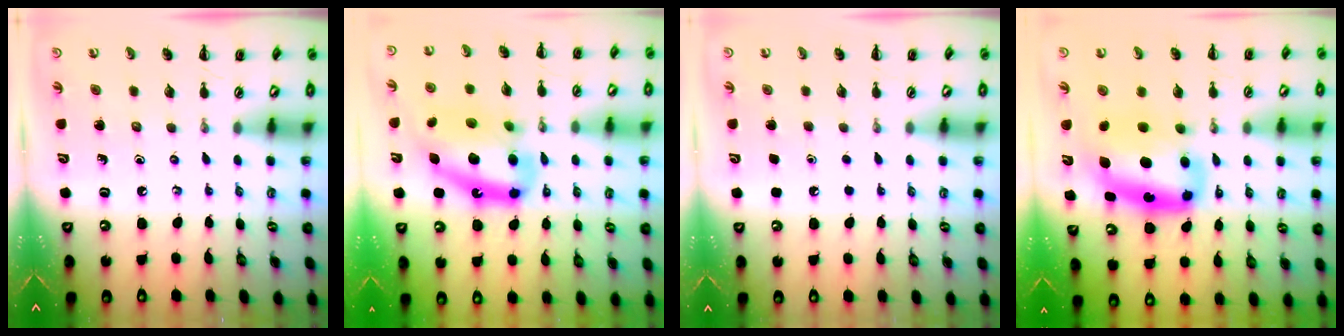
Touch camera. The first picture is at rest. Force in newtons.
{"total": 16.5, "press": 15.9, "slide": 4.4}
{"total": 1.8, "press": 1.8, "slide": 0.1}
{"total": 11.7, "press": 11.4, "slide": 2.9}